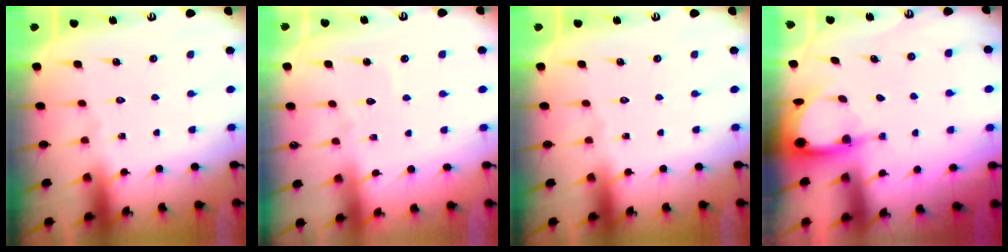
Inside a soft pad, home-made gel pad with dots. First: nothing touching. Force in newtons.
{"total": 2.5, "press": 2.4, "slide": 0.3}
{"total": 0.0}
{"total": 3.4, "press": 3.4, "slide": 0.3}